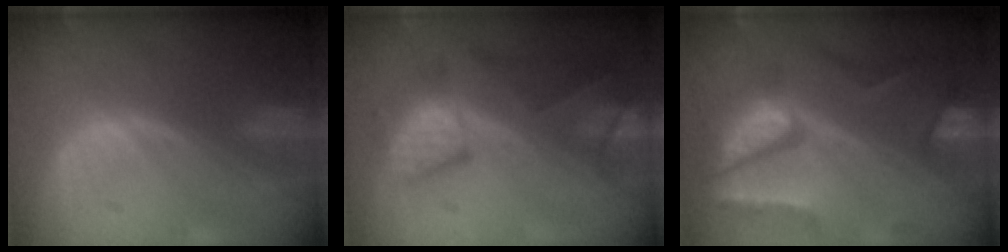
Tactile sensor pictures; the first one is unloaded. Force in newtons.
{"total": 9.7, "press": 8.4, "slide": 4.7}
{"total": 10.4, "press": 8.8, "slide": 5.6}